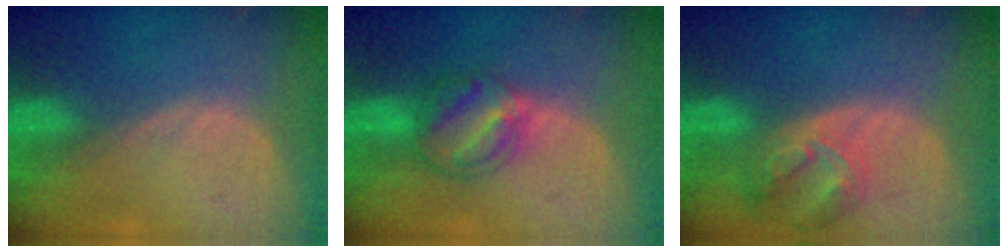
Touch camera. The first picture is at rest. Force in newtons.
{"total": 6.1, "press": 6.0, "slide": 0.8}
{"total": 7.6, "press": 6.7, "slide": 3.7}